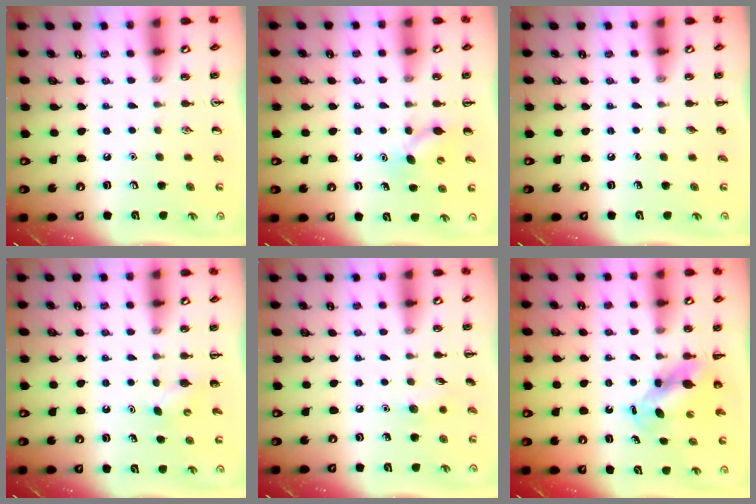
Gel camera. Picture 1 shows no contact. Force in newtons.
{"total": 6.3, "press": 6.1, "slide": 1.6}
{"total": 0.0}
{"total": 2.7, "press": 2.6, "slide": 0.7}
{"total": 5.6, "press": 5.4, "slide": 1.5}
{"total": 6.5, "press": 6.4, "slide": 1.1}